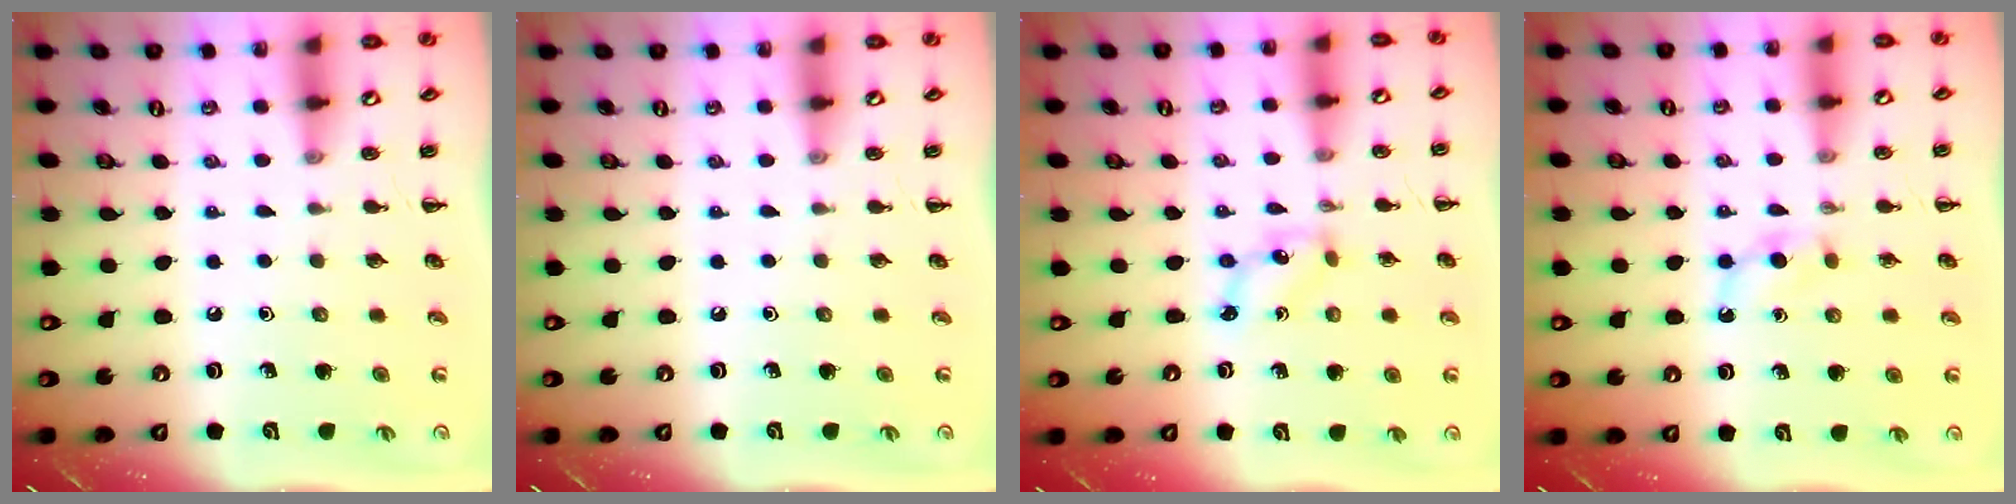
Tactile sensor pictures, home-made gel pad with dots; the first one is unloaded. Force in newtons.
{"total": 0.0}
{"total": 2.1, "press": 2.0, "slide": 0.4}
{"total": 3.8, "press": 3.4, "slide": 1.8}